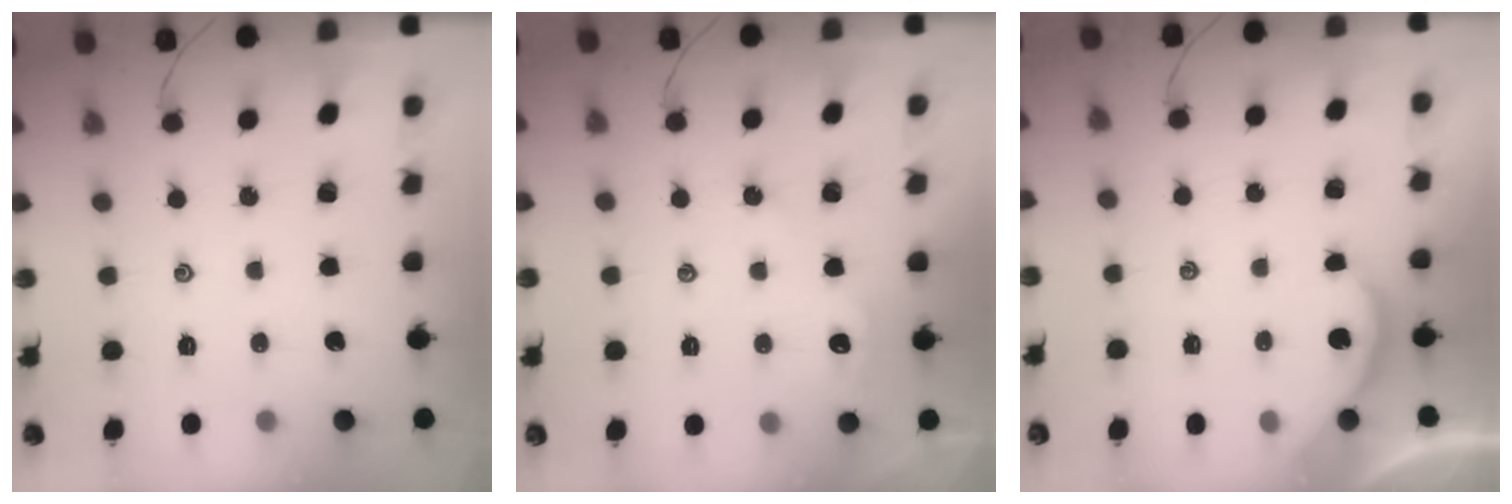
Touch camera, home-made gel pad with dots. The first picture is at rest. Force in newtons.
{"total": 2.9, "press": 2.9, "slide": 0.4}
{"total": 1.3, "press": 1.3, "slide": 0.2}